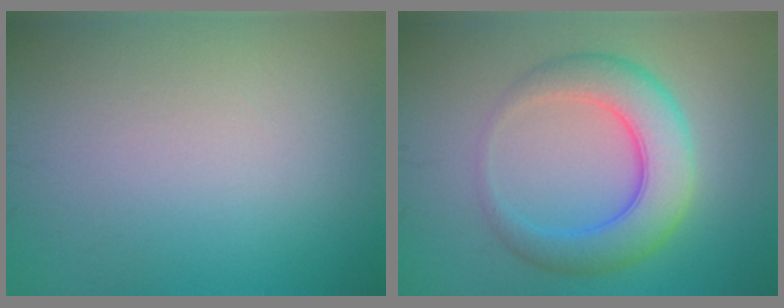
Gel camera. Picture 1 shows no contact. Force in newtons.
{"total": 6.4, "press": 6.4, "slide": 0.2}